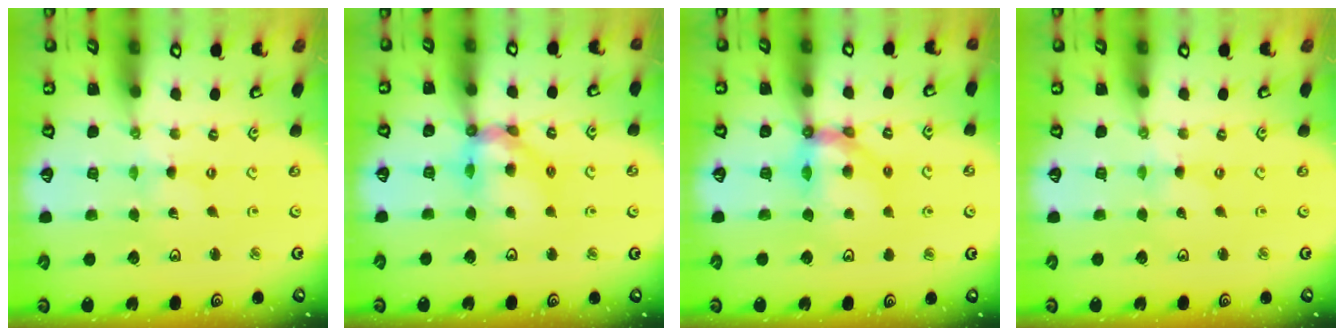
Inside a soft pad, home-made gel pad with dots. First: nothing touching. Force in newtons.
{"total": 12.9, "press": 12.8, "slide": 1.5}
{"total": 9.0, "press": 8.9, "slide": 1.7}
{"total": 0.0}